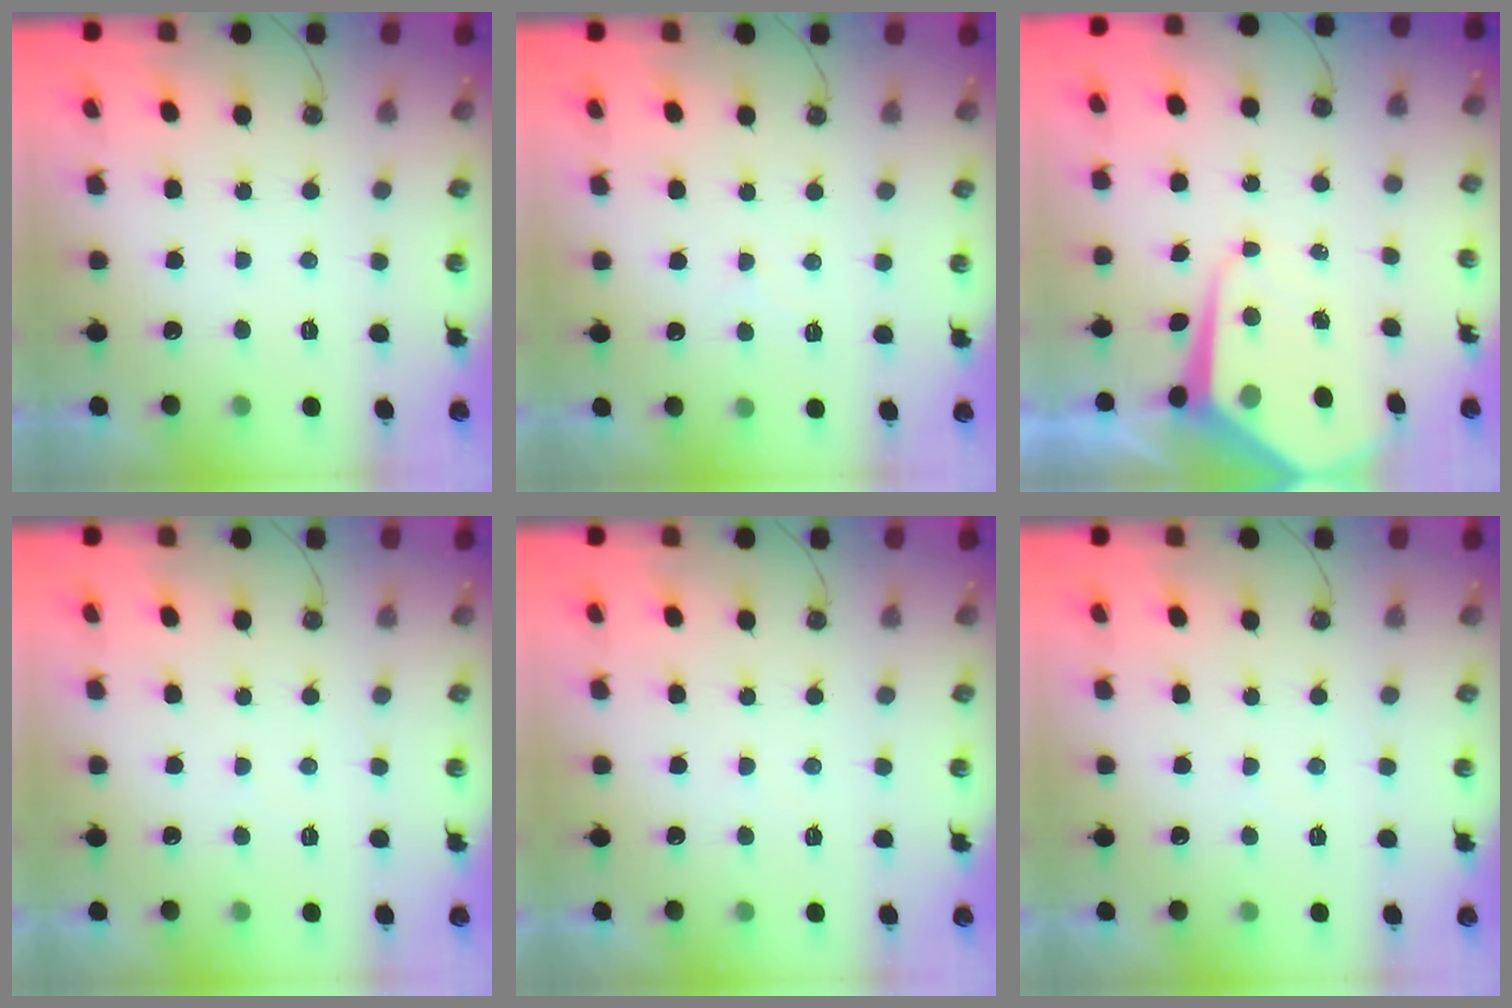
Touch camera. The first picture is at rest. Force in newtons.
{"total": 5.0, "press": 4.9, "slide": 0.8}
{"total": 8.4, "press": 8.3, "slide": 0.7}
{"total": 2.0, "press": 2.0, "slide": 0.3}
{"total": 1.7, "press": 1.6, "slide": 0.4}
{"total": 2.0, "press": 2.0, "slide": 0.3}